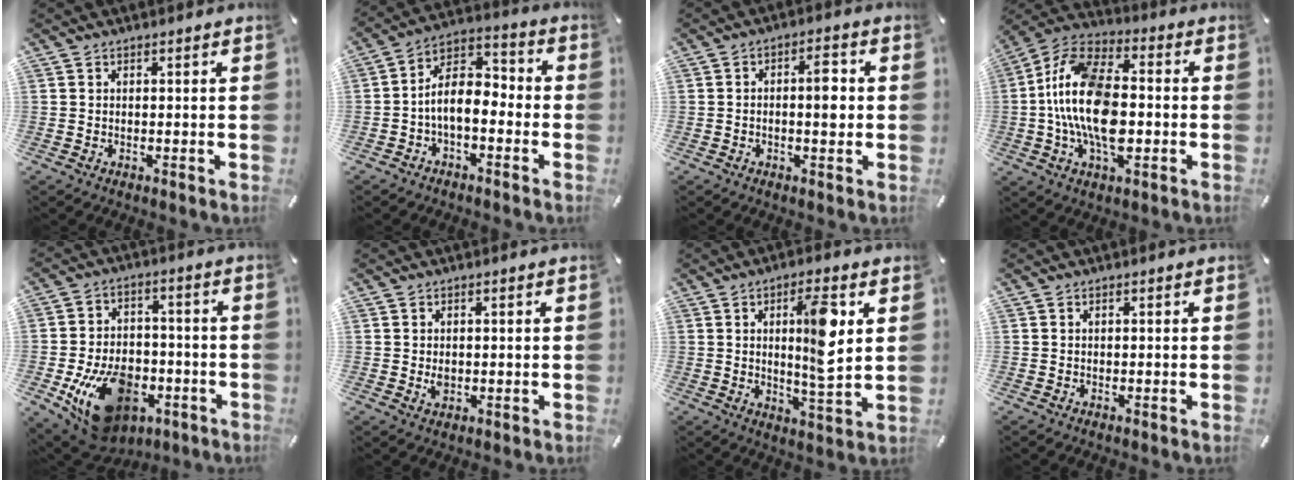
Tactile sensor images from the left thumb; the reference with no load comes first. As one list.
[{"total": 8.8, "force": [-2.9, 5.3, 6.4], "torque": [-0.124, 0.010, -0.055]}, {"total": 5.4, "force": [-0.1, 2.2, 5.0], "torque": [-0.065, 0.004, -0.009]}, {"total": 17.8, "force": [-2.3, 10.0, 14.6], "torque": [-0.294, 0.008, -0.044]}, {"total": 17.8, "force": [-7.1, 11.7, 11.4], "torque": [-0.185, 0.039, -0.106]}, {"total": 1.7, "force": [0.0, 1.3, 1.1], "torque": [-0.022, 0.004, 0.000]}, {"total": 11.5, "force": [2.8, 2.5, 10.8], "torque": [-0.173, -0.012, 0.035]}, {"total": 0.0}]